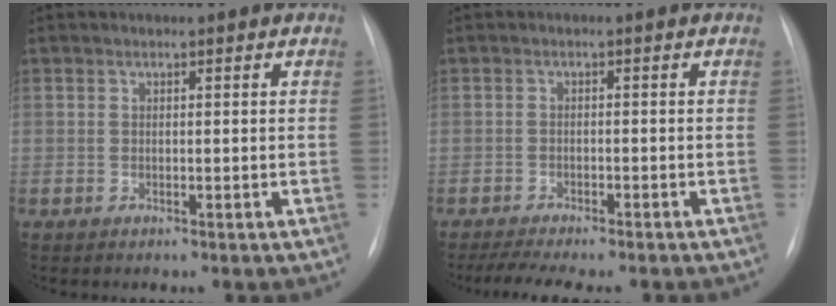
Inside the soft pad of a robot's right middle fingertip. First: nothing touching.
{"total": 9.6, "force": [-8.2, 1.6, 4.7], "torque": [-0.069, -0.005, -0.116]}